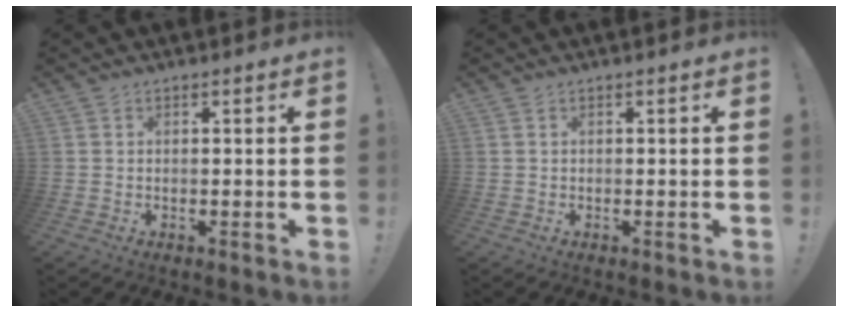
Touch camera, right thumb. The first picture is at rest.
{"total": 0.0}